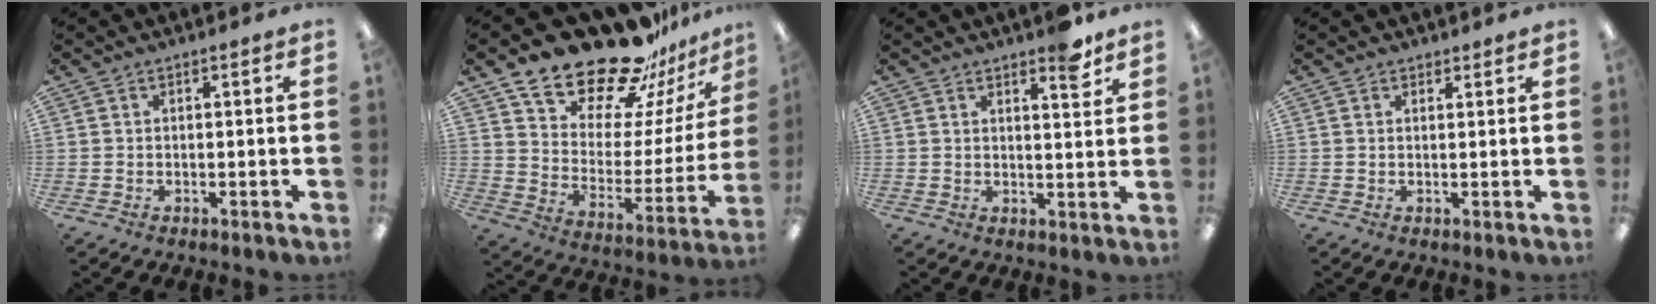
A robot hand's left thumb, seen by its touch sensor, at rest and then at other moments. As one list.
[{"total": 22.4, "force": [18.7, 8.7, 8.5], "torque": [-0.137, -0.143, 0.331]}, {"total": 5.8, "force": [4.5, 1.7, 3.3], "torque": [-0.027, -0.030, 0.070]}, {"total": 1.2, "force": [1.1, 0.6, 0.1], "torque": [0.006, -0.003, 0.019]}]